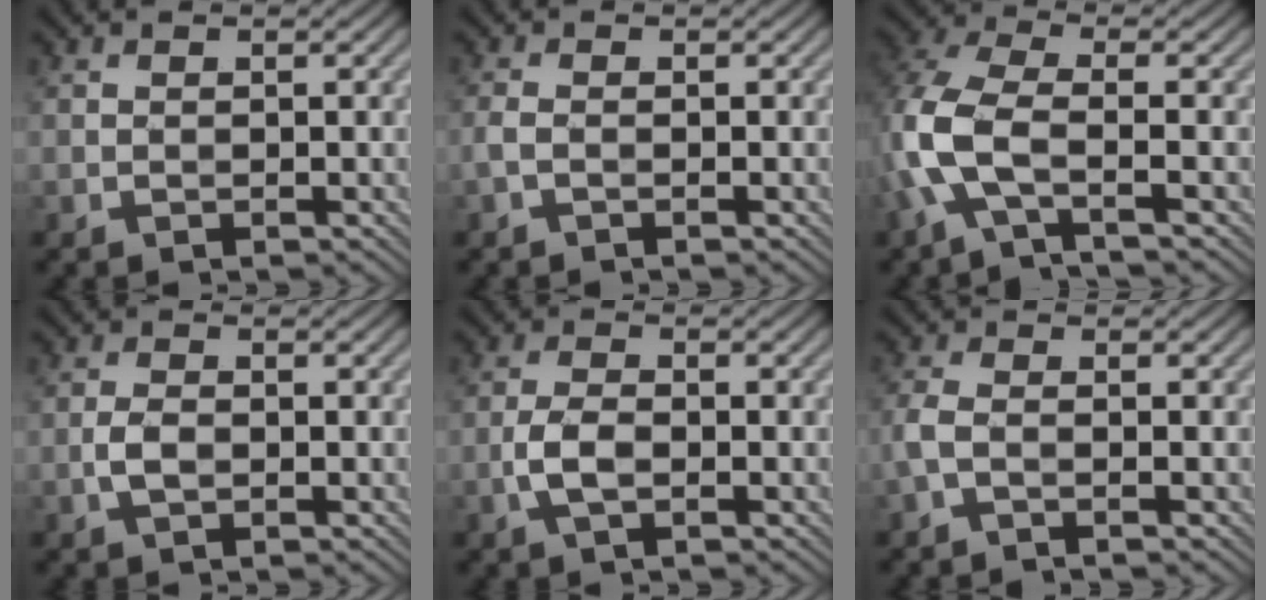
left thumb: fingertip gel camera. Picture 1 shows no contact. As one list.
[{"total": 1.3, "force": [-0.7, 0.4, 1.1], "torque": [-0.030, 0.001, -0.020]}, {"total": 7.7, "force": [-2.3, 2.9, 6.8], "torque": [-0.174, 0.007, -0.062]}, {"total": 2.2, "force": [-0.6, 1.1, 1.8], "torque": [-0.042, 0.002, -0.016]}, {"total": 3.4, "force": [-1.2, 1.4, 2.9], "torque": [-0.068, 0.000, -0.030]}, {"total": 2.3, "force": [-1.0, 0.7, 2.0], "torque": [-0.057, 0.002, -0.031]}]